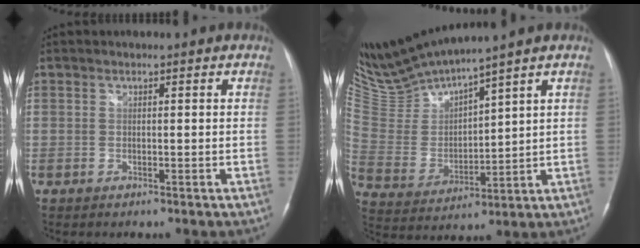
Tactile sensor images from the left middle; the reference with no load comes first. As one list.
[{"total": 12.0, "force": [11.3, -1.0, 3.9], "torque": [-0.099, -0.007, 0.240]}]